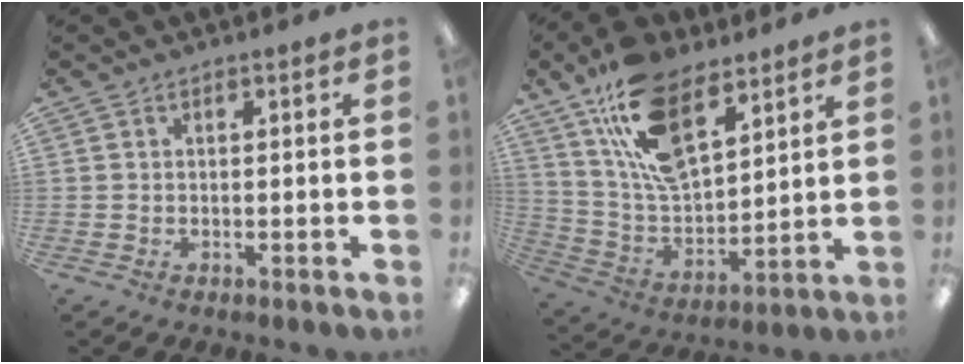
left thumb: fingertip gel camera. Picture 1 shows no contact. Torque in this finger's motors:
{"motor_torque": [0.35, 0.21, 1.39, -1.32, 0.08]}